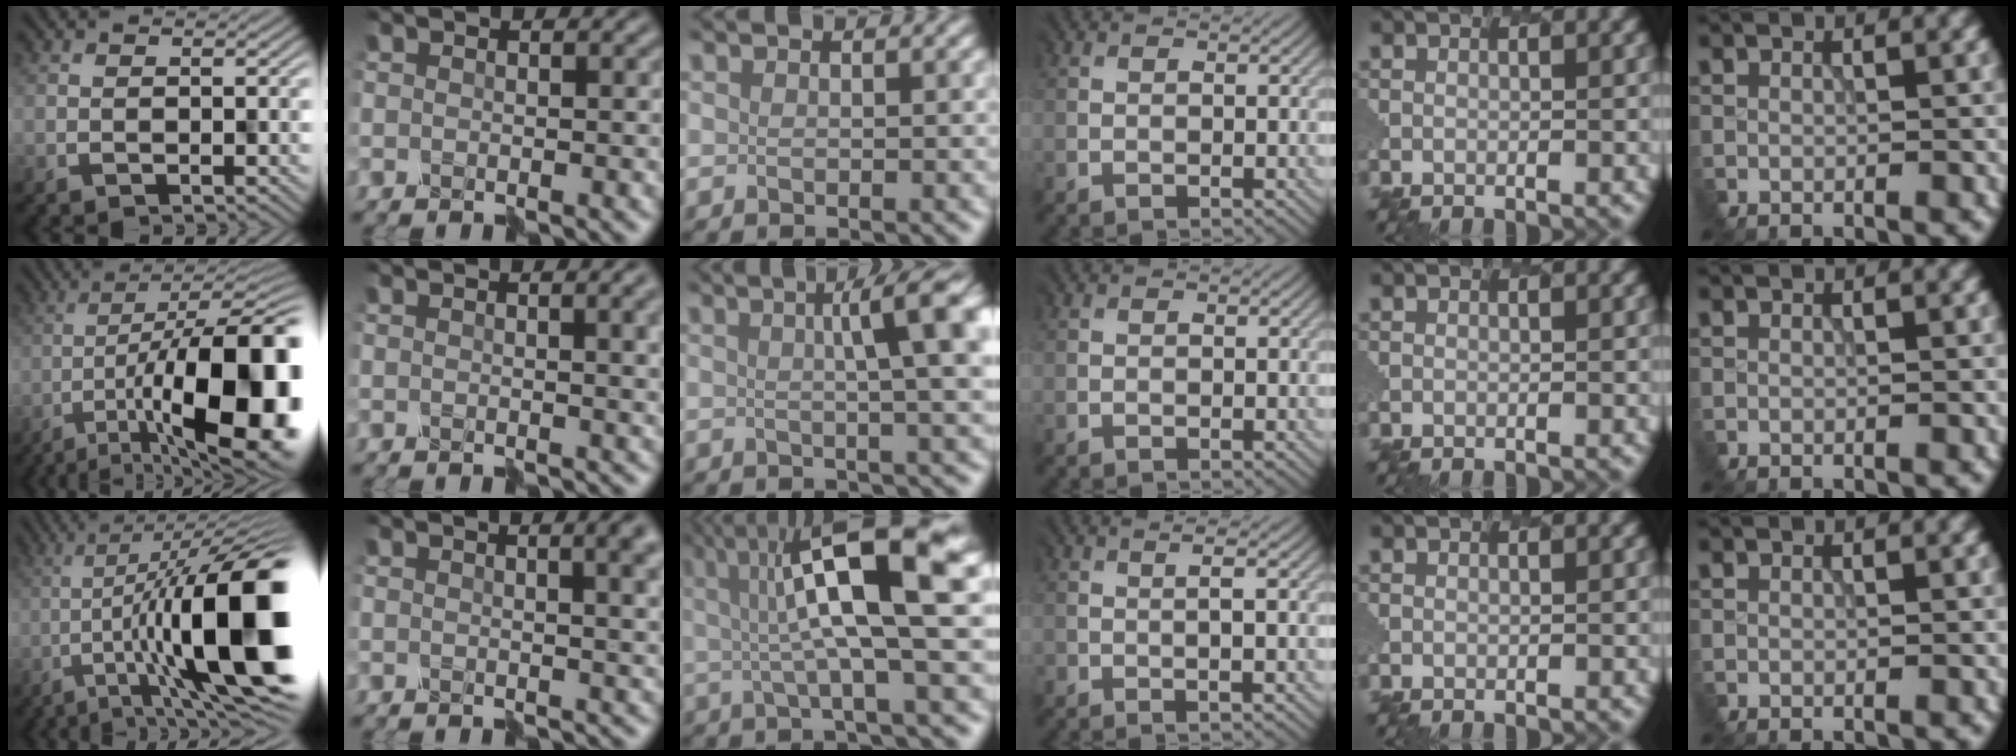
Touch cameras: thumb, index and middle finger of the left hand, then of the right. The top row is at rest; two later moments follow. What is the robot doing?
{"motion": "disassemble", "object": "hinged jar"}